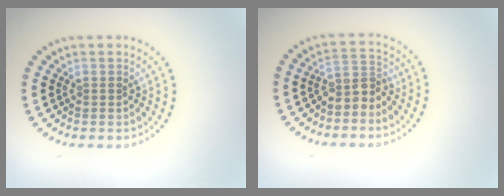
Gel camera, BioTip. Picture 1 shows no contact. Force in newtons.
{"total": 2.5, "press": 1.9, "slide": 1.6}